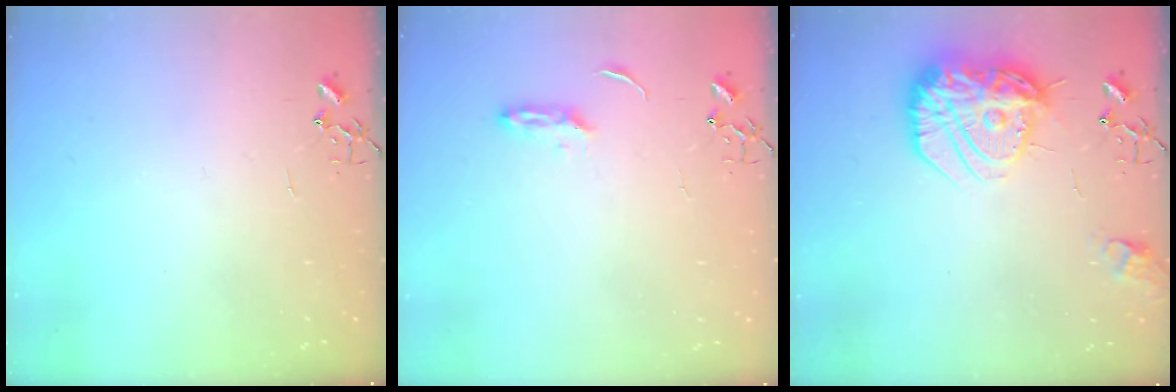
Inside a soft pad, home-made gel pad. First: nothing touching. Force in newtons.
{"total": 3.1, "press": 3.0, "slide": 0.4}
{"total": 18.5, "press": 18.4, "slide": 1.7}